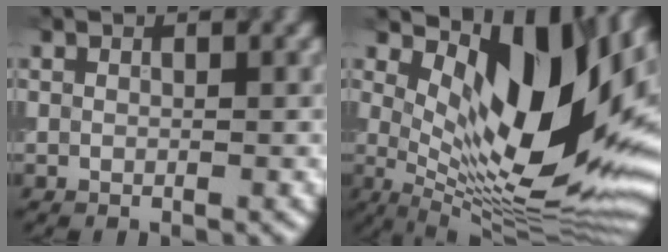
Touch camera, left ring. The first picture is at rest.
{"total": 15.5, "force": [4.6, 6.1, 13.5], "torque": [-0.194, -0.014, 0.076]}